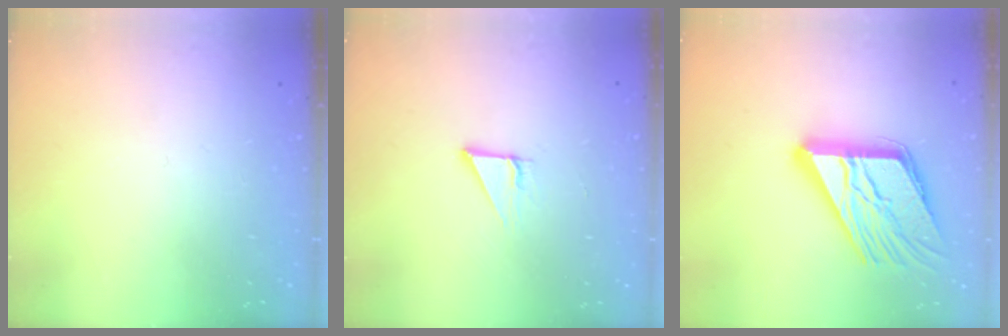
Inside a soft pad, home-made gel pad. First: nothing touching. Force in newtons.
{"total": 2.9, "press": 2.9, "slide": 0.1}
{"total": 19.0, "press": 18.9, "slide": 1.9}